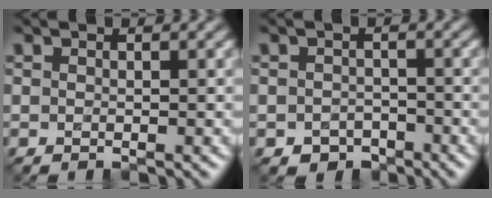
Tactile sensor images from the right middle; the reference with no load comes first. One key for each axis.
{"total": 2.4, "fx": -1.7, "fy": 1.6, "fz": 0.7, "tx": -0.010, "ty": -0.009, "tz": -0.028}